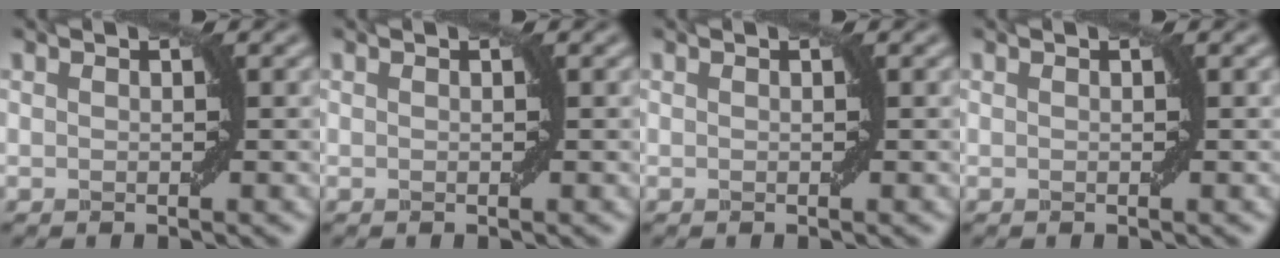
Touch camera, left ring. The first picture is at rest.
{"total": 0.0}
{"total": 0.0}
{"total": 0.0}